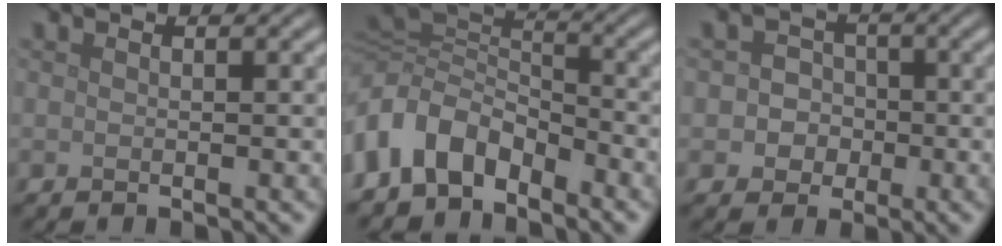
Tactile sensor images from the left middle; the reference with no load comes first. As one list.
[{"total": 7.6, "force": [-4.0, 5.0, 4.1], "torque": [-0.078, 0.005, -0.087]}, {"total": 2.9, "force": [-0.5, 2.7, 0.9], "torque": [0.010, 0.001, -0.023]}]